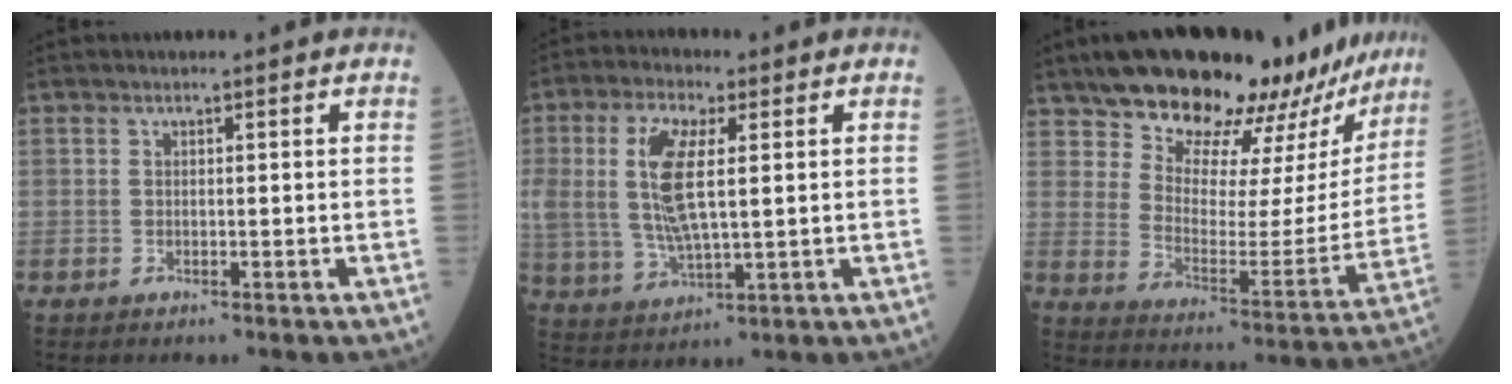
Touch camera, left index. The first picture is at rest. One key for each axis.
{"total": 12.3, "fx": 2.4, "fy": 4.7, "fz": 11.1, "tx": -0.259, "ty": 0.008, "tz": 0.054}
{"total": 26.3, "fx": 22.8, "fy": 6.7, "fz": 11.4, "tx": -0.161, "ty": -0.032, "tz": 0.301}